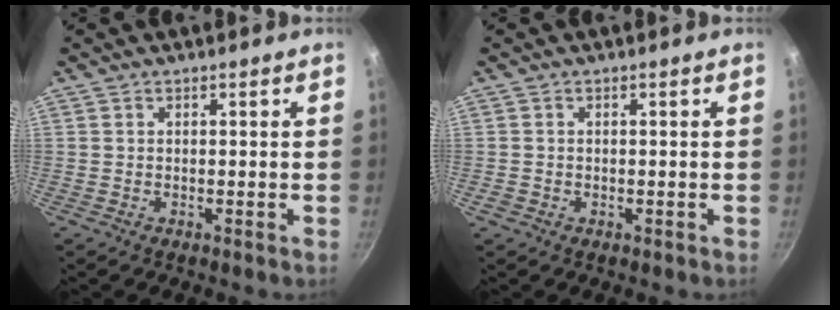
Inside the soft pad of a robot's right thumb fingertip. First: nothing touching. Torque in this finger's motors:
{"motor_torque": [-0.36, -0.42, -0.27, 0.09, -0.02]}